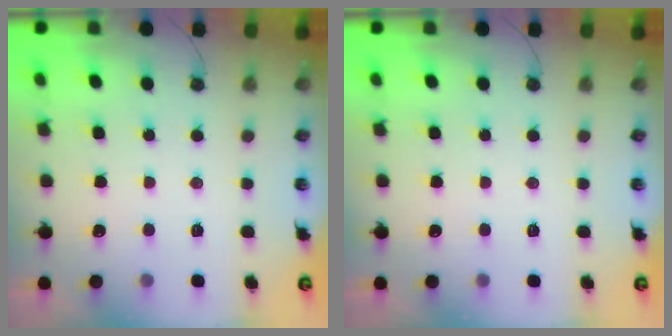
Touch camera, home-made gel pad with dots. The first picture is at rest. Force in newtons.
{"total": 0.0}